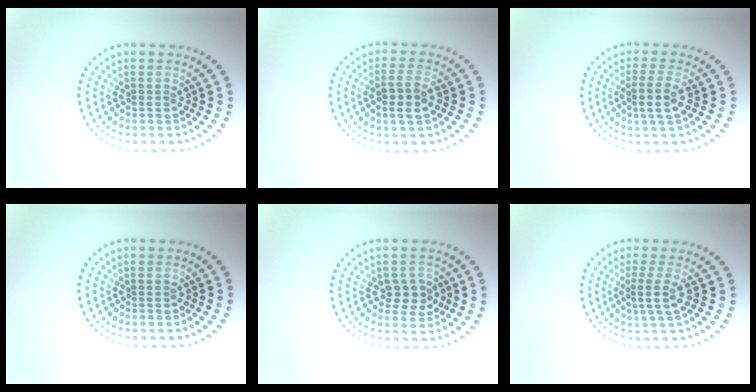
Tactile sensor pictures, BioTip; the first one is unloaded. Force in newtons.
{"total": 2.6, "press": 2.4, "slide": 1.0}
{"total": 2.7, "press": 2.3, "slide": 1.4}
{"total": 0.0}
{"total": 2.6, "press": 2.5, "slide": 0.5}
{"total": 2.5, "press": 1.9, "slide": 1.6}